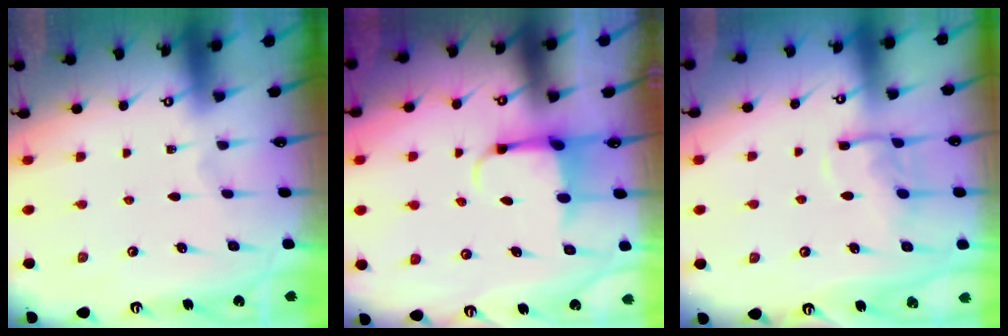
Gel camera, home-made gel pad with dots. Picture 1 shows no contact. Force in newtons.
{"total": 3.8, "press": 3.6, "slide": 1.0}
{"total": 10.2, "press": 10.2, "slide": 1.1}